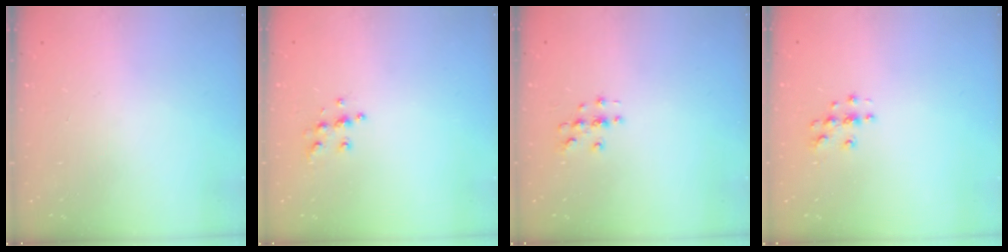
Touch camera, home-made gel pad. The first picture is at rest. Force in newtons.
{"total": 5.9, "press": 5.9, "slide": 0.2}
{"total": 2.9, "press": 2.9, "slide": 0.3}
{"total": 3.8, "press": 3.8, "slide": 0.4}